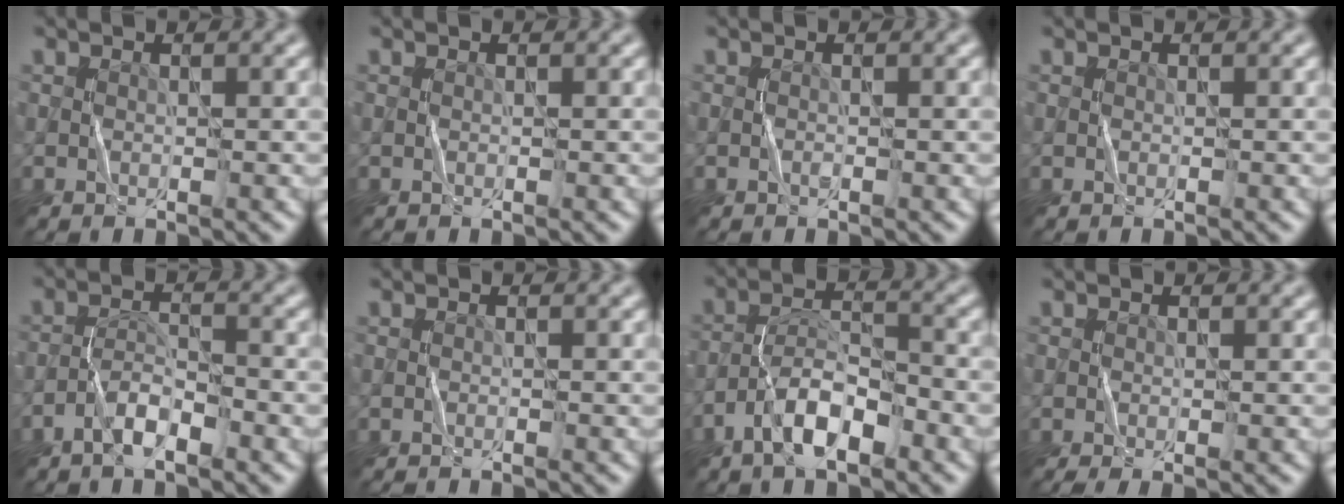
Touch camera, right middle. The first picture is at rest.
{"total": 0.0}
{"total": 0.0}
{"total": 0.0}
{"total": 2.9, "force": [-2.0, 0.8, 1.9], "torque": [-0.038, 0.009, -0.042]}
{"total": 0.7, "force": [-0.7, 0.0, 0.1], "torque": [0.001, -0.004, -0.013]}
{"total": 5.0, "force": [-3.1, 1.7, 3.6], "torque": [-0.062, 0.009, -0.061]}
{"total": 1.2, "force": [-0.5, 0.2, 1.1], "torque": [-0.020, -0.008, -0.009]}